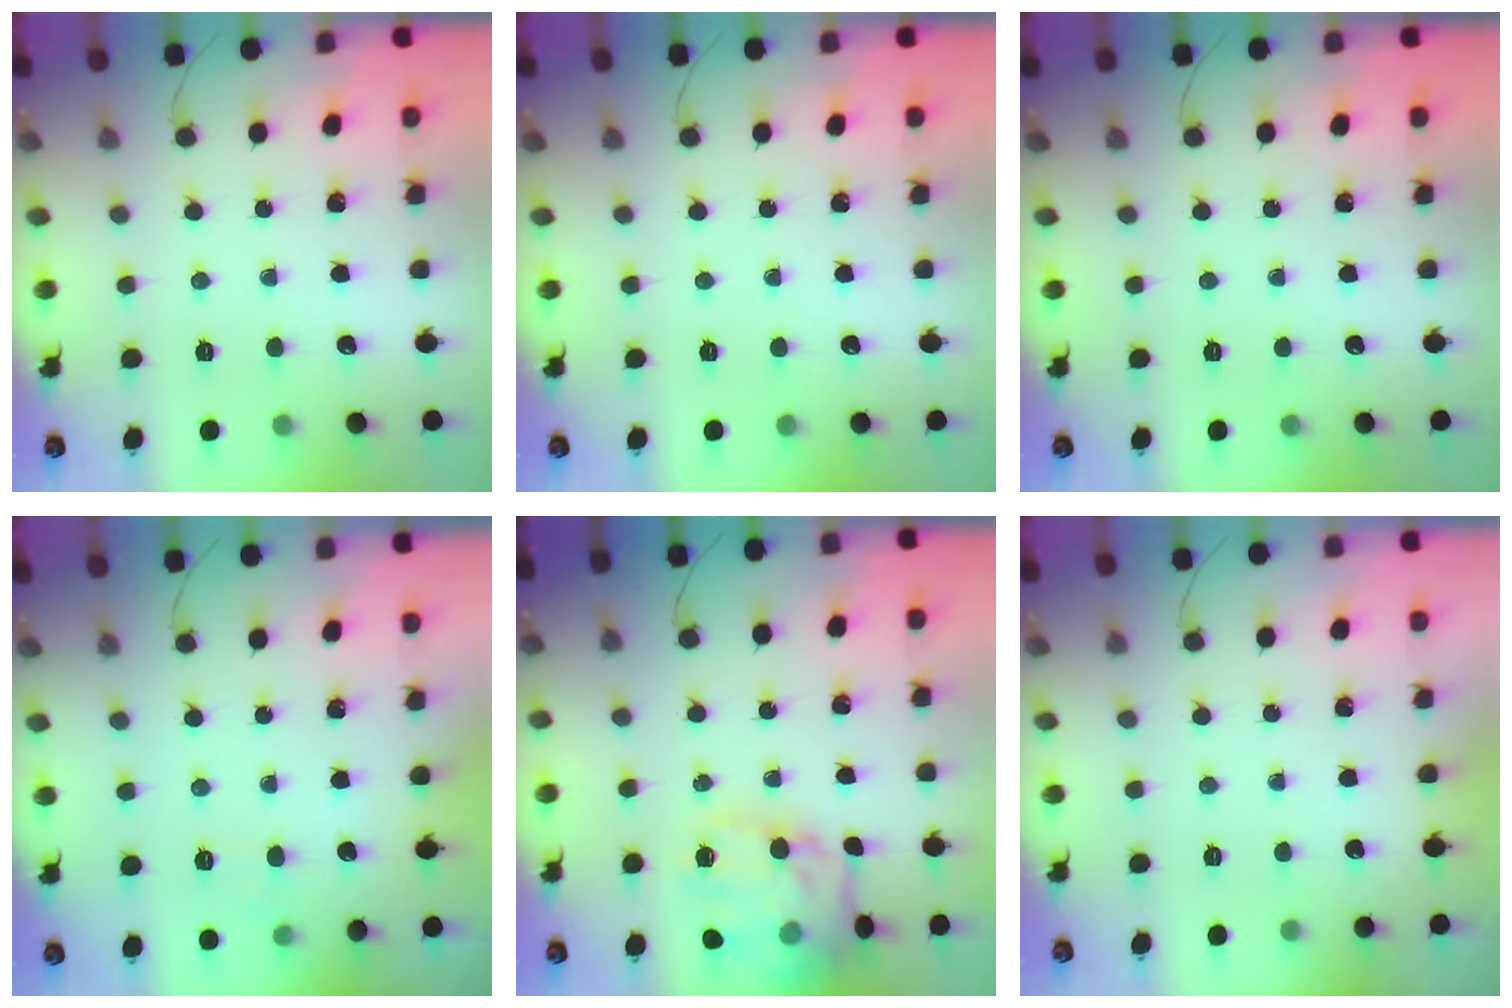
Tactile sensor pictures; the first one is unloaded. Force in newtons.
{"total": 0.0}
{"total": 0.0}
{"total": 3.9, "press": 3.4, "slide": 1.9}
{"total": 16.6, "press": 16.5, "slide": 1.6}
{"total": 1.9, "press": 1.9, "slide": 0.3}